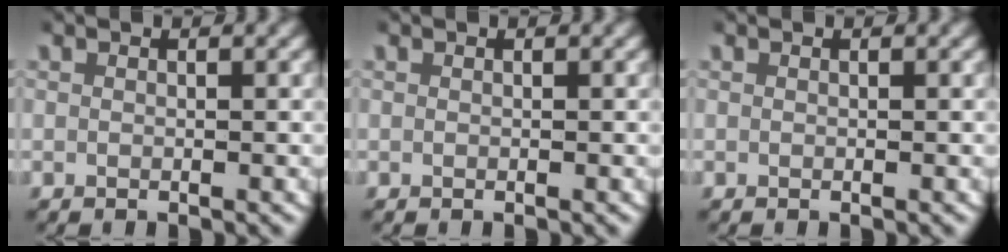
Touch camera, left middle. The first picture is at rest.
{"total": 0.0}
{"total": 0.0}